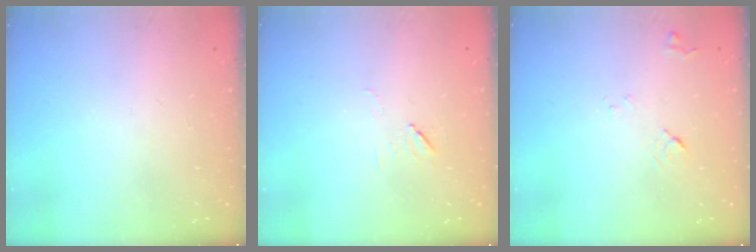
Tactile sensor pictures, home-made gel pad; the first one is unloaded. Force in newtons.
{"total": 5.4, "press": 5.3, "slide": 1.0}
{"total": 8.0, "press": 7.9, "slide": 0.8}